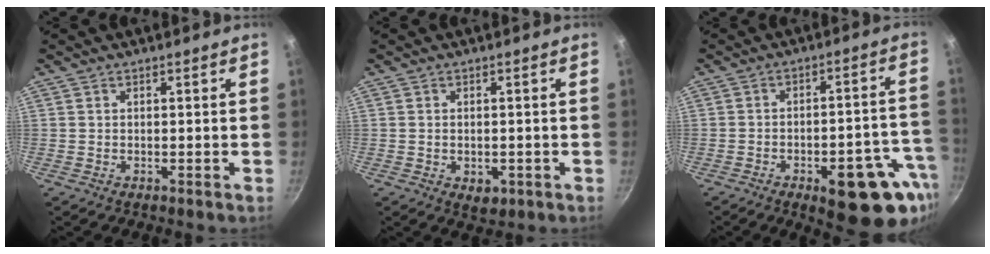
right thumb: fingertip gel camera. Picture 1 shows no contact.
{"total": 3.3, "force": [-0.9, 2.2, 2.3], "torque": [-0.029, -0.005, -0.010]}
{"total": 17.0, "force": [-7.6, 6.8, 13.6], "torque": [-0.120, 0.039, -0.092]}